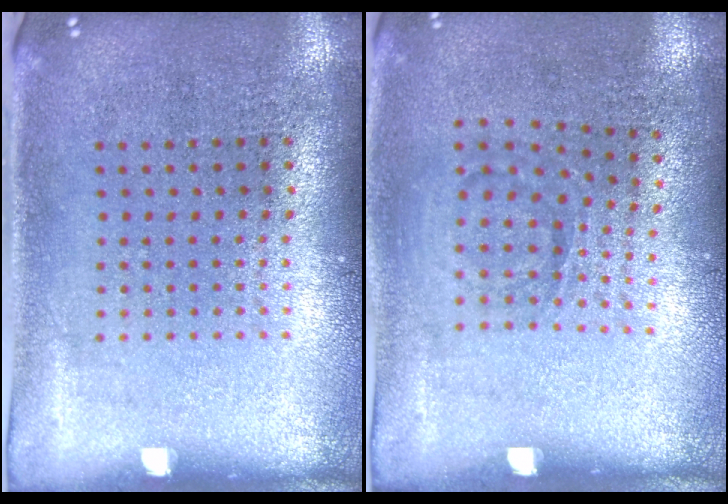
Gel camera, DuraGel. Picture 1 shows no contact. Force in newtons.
{"total": 1.0, "press": 0.7, "slide": 0.7}